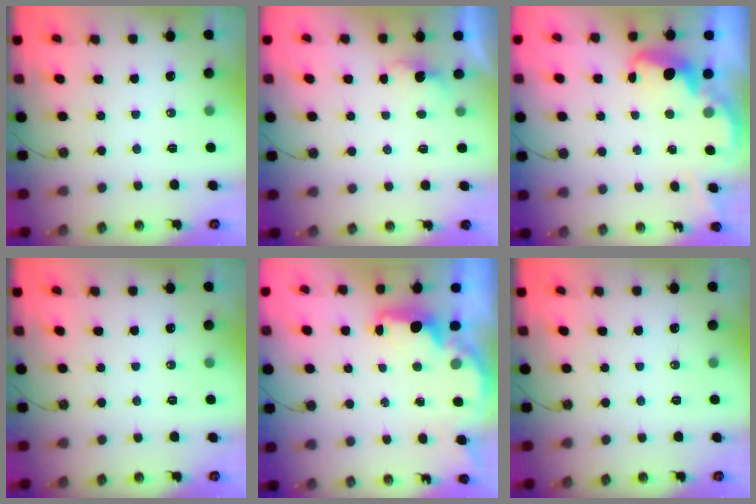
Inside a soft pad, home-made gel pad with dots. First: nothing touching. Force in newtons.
{"total": 1.7, "press": 1.5, "slide": 0.8}
{"total": 2.8, "press": 2.7, "slide": 0.8}
{"total": 0.0}
{"total": 2.6, "press": 2.5, "slide": 0.6}
{"total": 0.0}